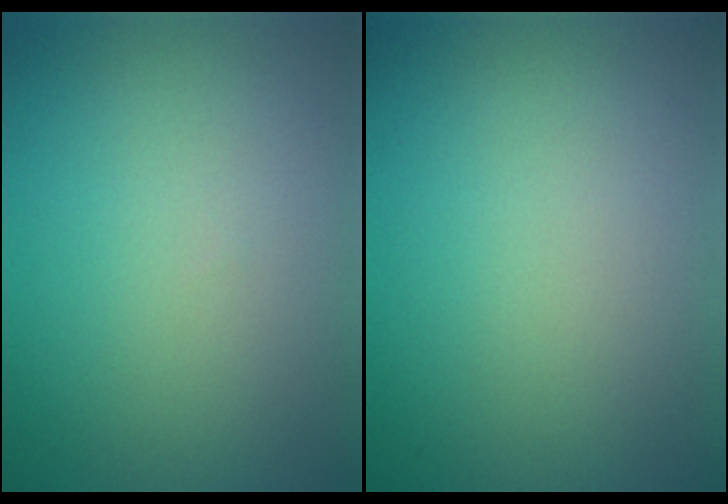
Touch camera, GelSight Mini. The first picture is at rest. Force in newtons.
{"total": 0.0}